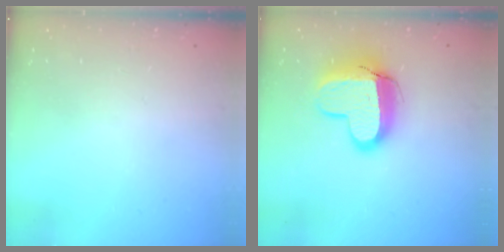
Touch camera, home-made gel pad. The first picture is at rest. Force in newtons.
{"total": 12.7, "press": 12.7, "slide": 1.4}